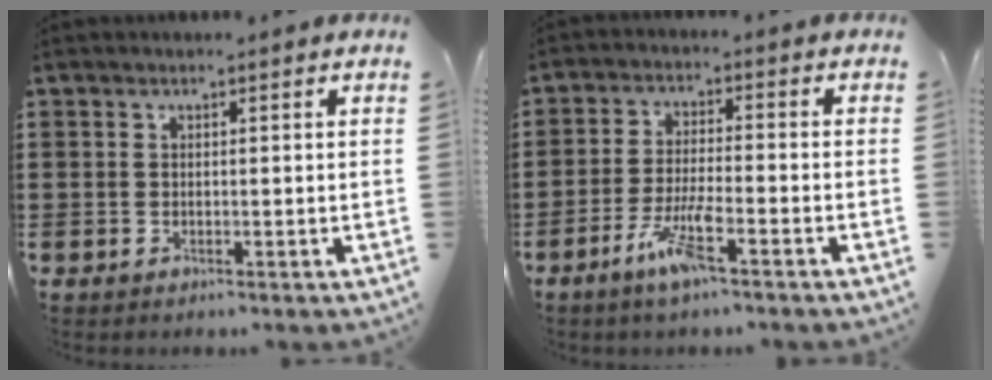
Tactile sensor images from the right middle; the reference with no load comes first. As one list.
[{"total": 6.0, "force": [-3.6, 0.7, 4.7], "torque": [-0.102, -0.010, -0.069]}]